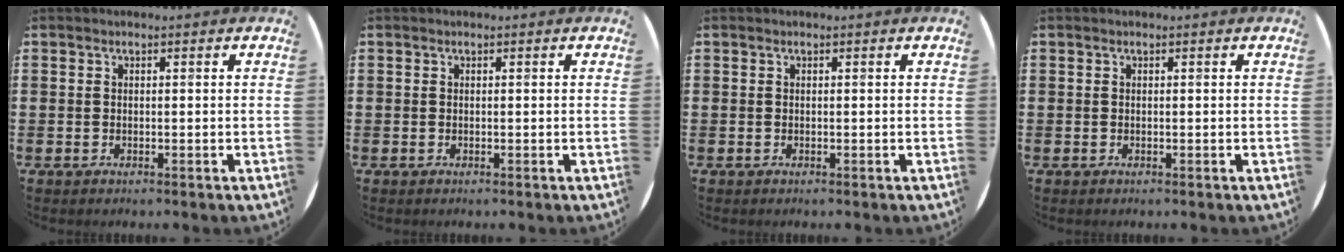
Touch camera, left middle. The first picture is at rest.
{"total": 0.0}
{"total": 0.0}
{"total": 0.0}